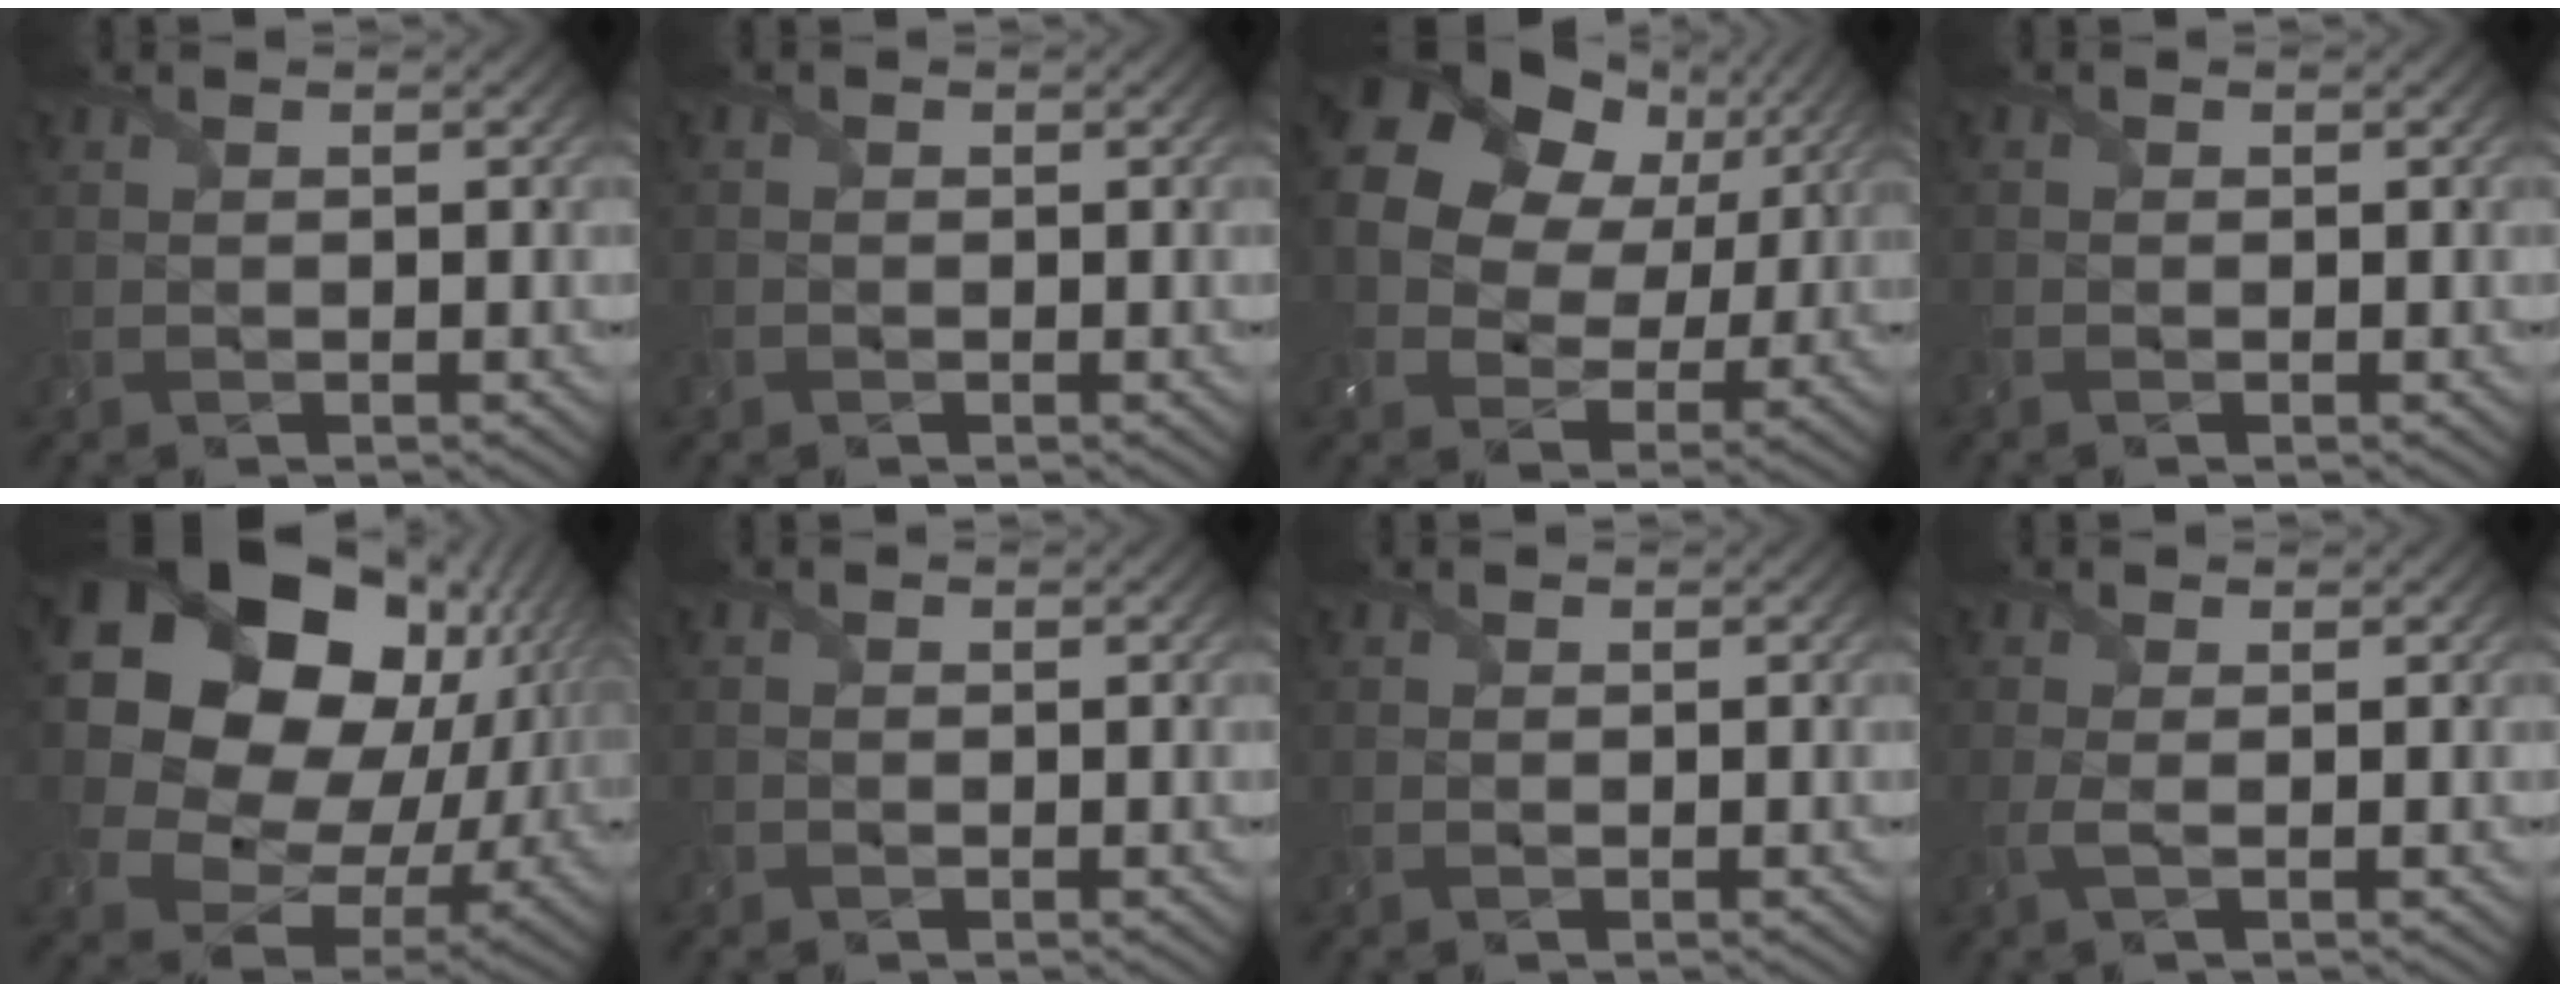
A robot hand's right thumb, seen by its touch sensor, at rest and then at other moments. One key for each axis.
{"total": 1.3, "fx": -0.6, "fy": 1.1, "fz": 0.1, "tx": -0.002, "ty": -0.005, "tz": -0.016}
{"total": 16.1, "fx": 5.2, "fy": 12.3, "fz": 9.0, "tx": -0.224, "ty": 0.041, "tz": 0.093}
{"total": 1.0, "fx": -0.7, "fy": 0.7, "fz": 0.3, "tx": -0.011, "ty": -0.006, "tz": -0.017}
{"total": 22.0, "fx": 6.3, "fy": 17.5, "fz": 11.9, "tx": -0.293, "ty": 0.010, "tz": 0.133}
{"total": 0.7, "fx": -0.3, "fy": 0.6, "fz": 0.0, "tx": 0.003, "ty": -0.004, "tz": -0.007}
{"total": 0.0}
{"total": 1.1, "fx": -0.2, "fy": 0.0, "fz": 1.1, "tx": -0.030, "ty": 0.003, "tz": -0.007}